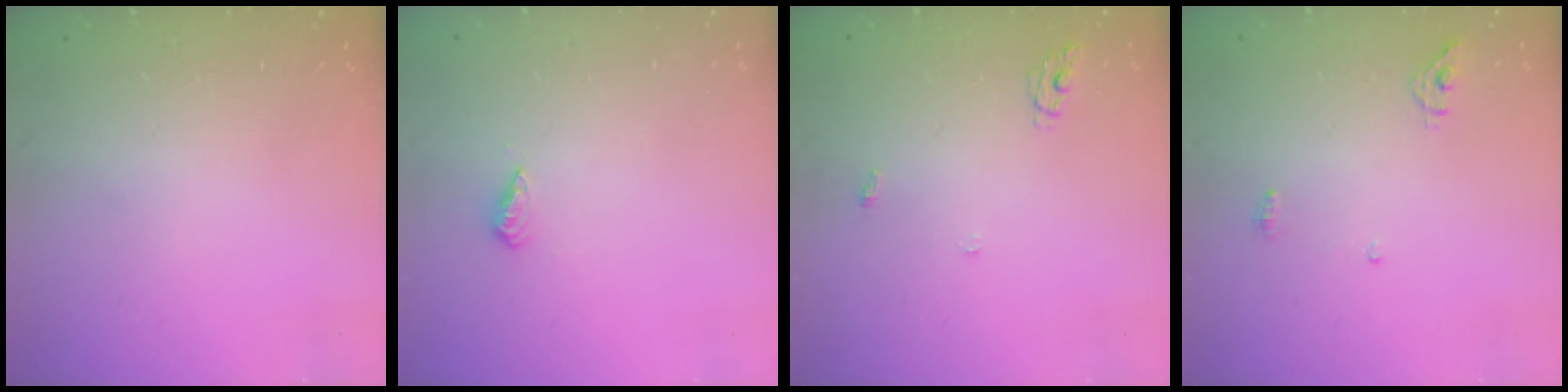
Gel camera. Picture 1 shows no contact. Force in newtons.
{"total": 4.2, "press": 4.1, "slide": 1.0}
{"total": 4.4, "press": 4.4, "slide": 0.3}
{"total": 5.1, "press": 5.0, "slide": 0.8}